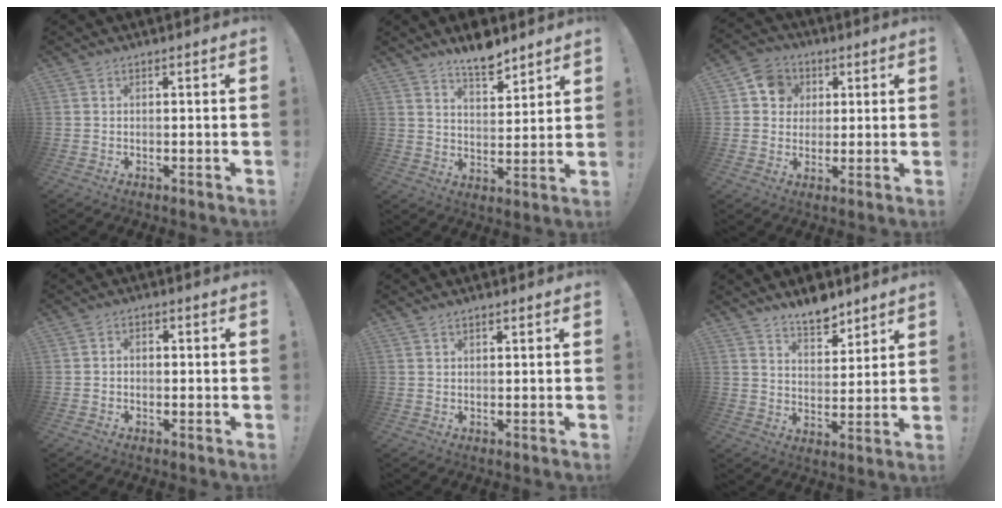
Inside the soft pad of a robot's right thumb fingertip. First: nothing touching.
{"total": 8.7, "force": [7.5, 2.5, 3.8], "torque": [-0.046, -0.056, 0.132]}
{"total": 8.9, "force": [2.4, 8.2, 2.7], "torque": [-0.034, -0.003, 0.048]}
{"total": 2.2, "force": [-1.4, 1.4, 1.0], "torque": [-0.018, 0.011, -0.025]}
{"total": 1.1, "force": [0.8, 0.5, 0.4], "torque": [-0.004, -0.001, 0.015]}
{"total": 8.4, "force": [7.1, 3.5, 2.8], "torque": [-0.024, -0.058, 0.129]}